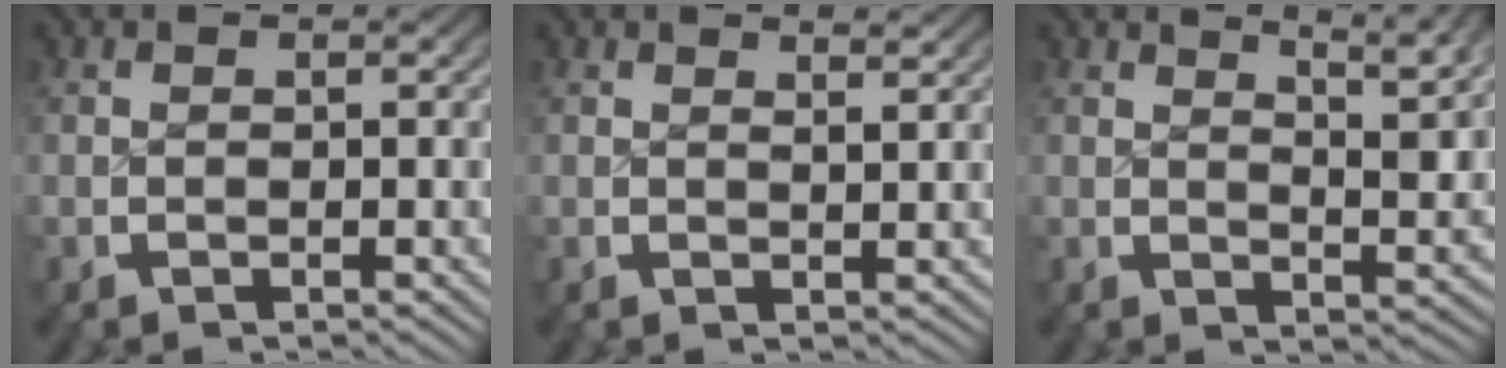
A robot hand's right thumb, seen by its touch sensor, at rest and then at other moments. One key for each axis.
{"total": 1.5, "fx": 1.3, "fy": 0.1, "fz": 0.7, "tx": -0.008, "ty": -0.003, "tz": 0.021}
{"total": 5.4, "fx": 3.3, "fy": 1.6, "fz": 3.9, "tx": -0.044, "ty": -0.001, "tz": 0.049}